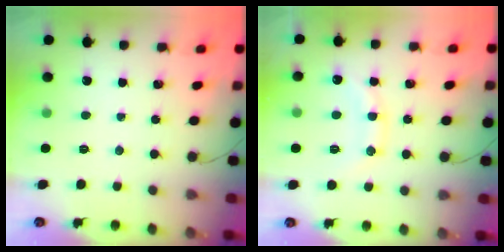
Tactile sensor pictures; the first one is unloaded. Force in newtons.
{"total": 12.6, "press": 12.6, "slide": 0.8}